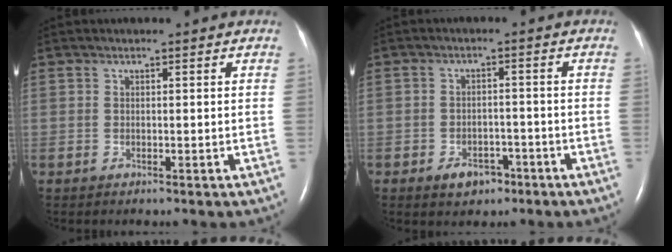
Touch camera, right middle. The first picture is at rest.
{"total": 4.0, "force": [-2.5, 2.5, 1.9], "torque": [-0.030, 0.003, -0.029]}